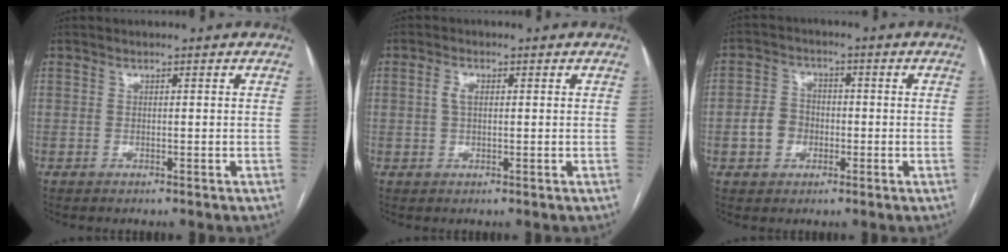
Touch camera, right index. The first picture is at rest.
{"total": 2.2, "force": [0.4, 1.1, 1.8], "torque": [-0.040, 0.007, 0.008]}
{"total": 4.9, "force": [-1.3, 4.2, 2.3], "torque": [-0.053, 0.019, -0.020]}